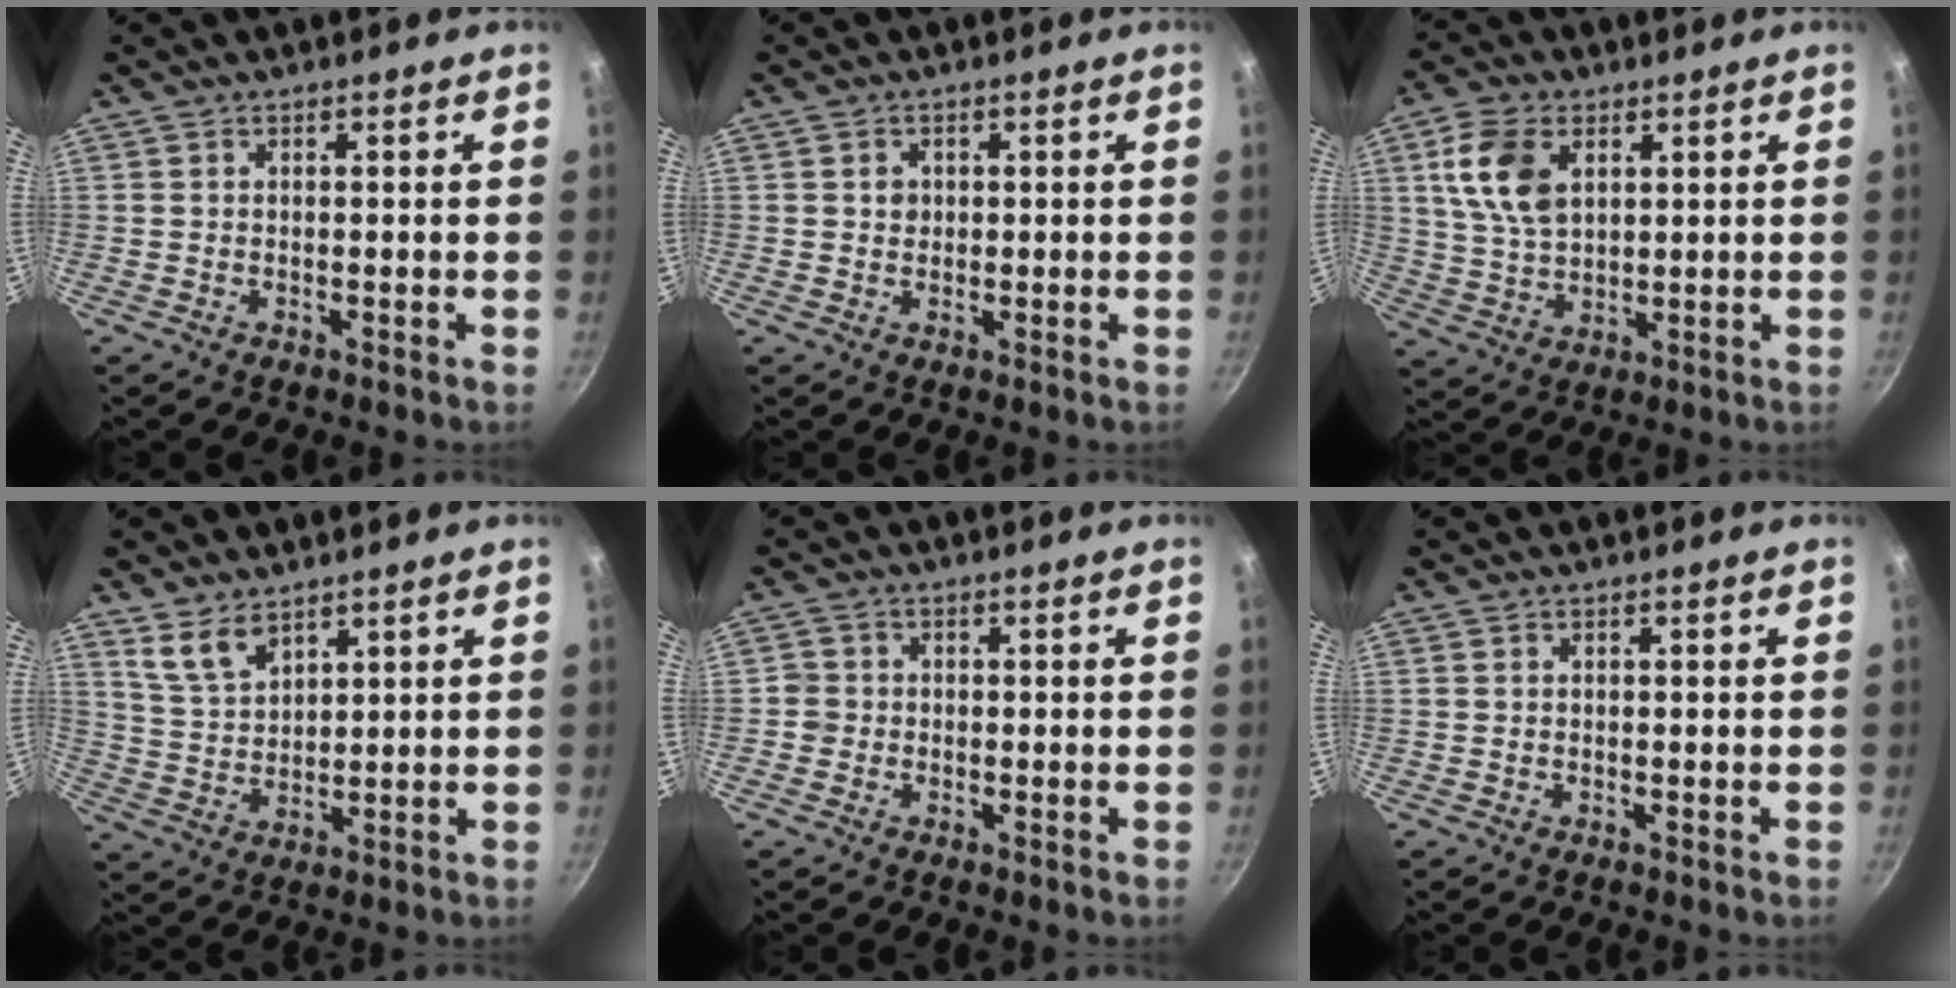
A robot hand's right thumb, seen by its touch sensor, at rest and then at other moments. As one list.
[{"total": 1.7, "force": [0.4, 1.6, 0.6], "torque": [-0.005, 0.004, 0.006]}, {"total": 10.6, "force": [3.8, 6.7, 7.3], "torque": [-0.128, -0.012, 0.077]}, {"total": 6.6, "force": [4.6, 3.3, 3.2], "torque": [-0.049, -0.024, 0.100]}, {"total": 2.2, "force": [-0.6, 2.1, 0.4], "torque": [0.005, 0.010, -0.013]}, {"total": 0.0}]